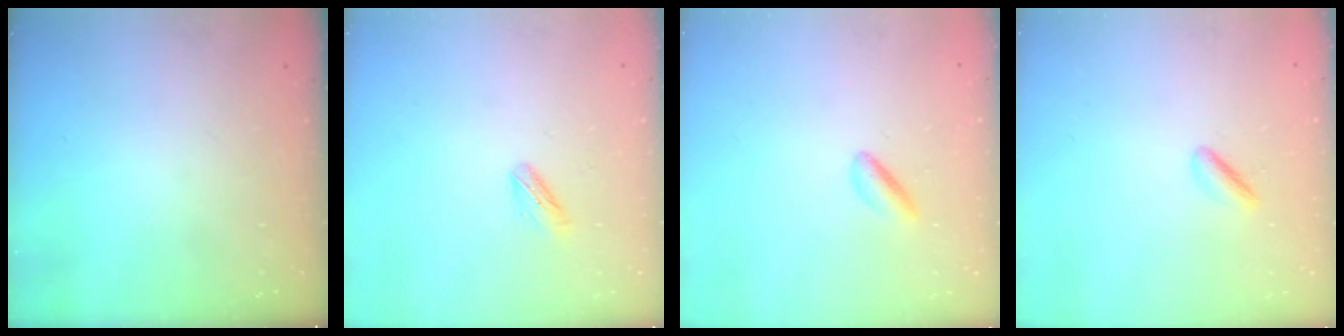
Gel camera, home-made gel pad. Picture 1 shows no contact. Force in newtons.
{"total": 4.0, "press": 3.8, "slide": 1.1}
{"total": 2.5, "press": 2.3, "slide": 0.9}
{"total": 1.7, "press": 1.6, "slide": 0.7}